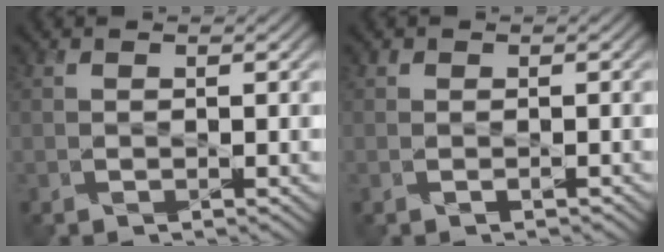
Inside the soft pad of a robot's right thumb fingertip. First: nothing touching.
{"total": 1.0, "force": [-0.2, 0.9, 0.3], "torque": [-0.001, -0.006, -0.006]}